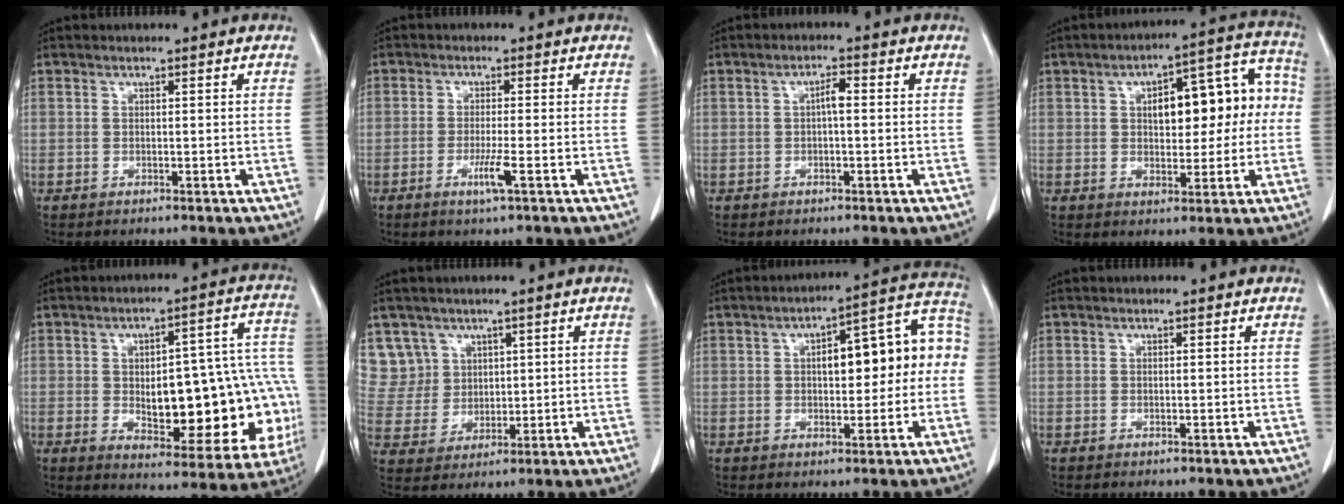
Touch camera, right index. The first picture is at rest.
{"total": 3.3, "force": [-1.3, -0.3, 3.0], "torque": [-0.057, -0.007, -0.025]}
{"total": 2.1, "force": [0.0, 0.5, 2.0], "torque": [-0.035, 0.005, -0.001]}
{"total": 13.5, "force": [1.4, 5.9, 12.1], "torque": [-0.153, 0.052, 0.028]}
{"total": 22.2, "force": [-3.2, 8.4, 20.2], "torque": [-0.186, 0.043, -0.009]}
{"total": 7.7, "force": [4.4, 6.3, -0.2], "torque": [0.006, 0.015, 0.102]}
{"total": 13.7, "force": [0.8, 4.8, 12.9], "torque": [-0.166, 0.054, 0.016]}
{"total": 0.0}